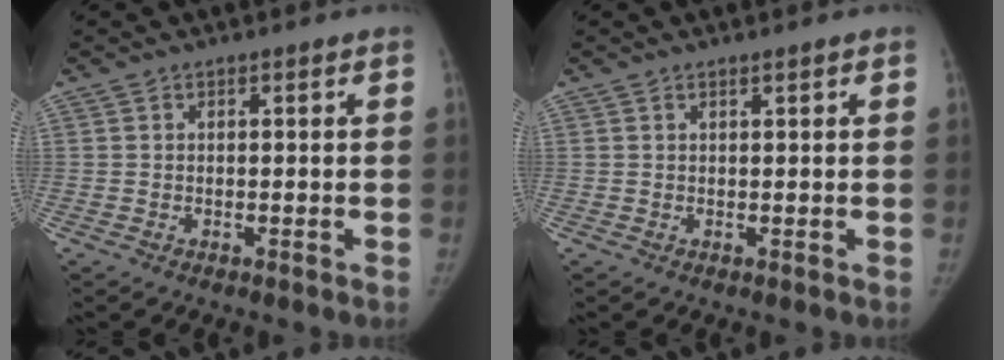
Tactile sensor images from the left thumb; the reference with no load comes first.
{"total": 0.5, "force": [0.4, 0.1, 0.2], "torque": [-0.005, -0.002, 0.008]}